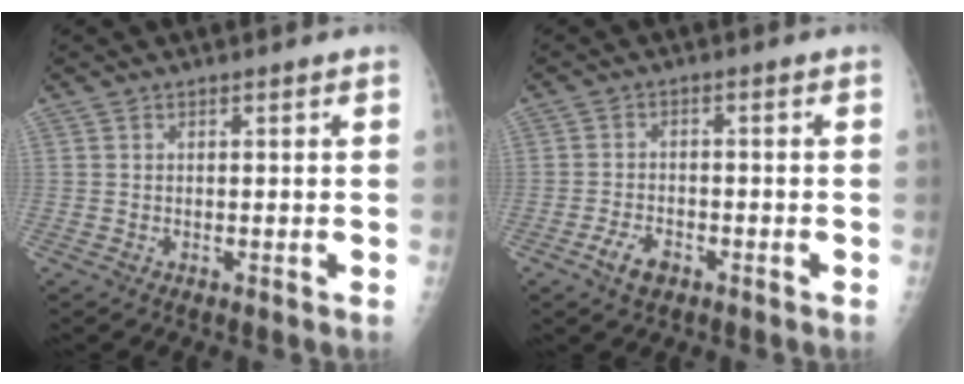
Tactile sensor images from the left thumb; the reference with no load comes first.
{"total": 4.2, "force": [-2.4, 2.3, 2.5], "torque": [-0.044, 0.014, -0.041]}